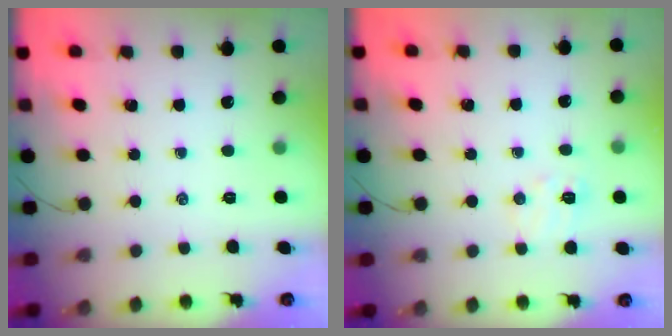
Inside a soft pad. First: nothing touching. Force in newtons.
{"total": 5.3, "press": 5.2, "slide": 1.1}